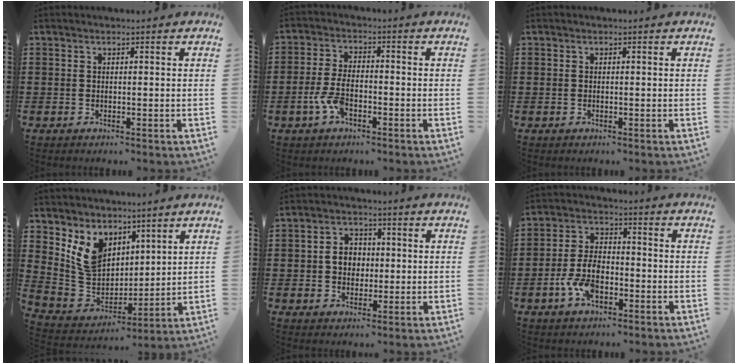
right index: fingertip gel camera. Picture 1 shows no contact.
{"total": 5.5, "force": [-2.2, 2.3, 4.4], "torque": [-0.109, -0.005, -0.047]}
{"total": 0.0}
{"total": 8.4, "force": [4.5, 6.5, 2.7], "torque": [-0.098, -0.012, 0.091]}
{"total": 4.1, "force": [-0.1, 3.4, 2.2], "torque": [-0.053, 0.012, -0.007]}
{"total": 7.0, "force": [-2.8, 3.7, 5.2], "torque": [-0.129, -0.002, -0.058]}